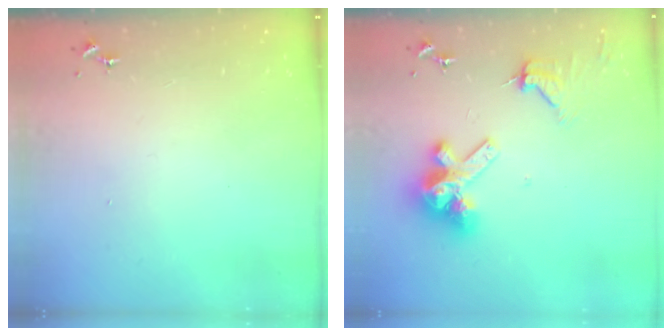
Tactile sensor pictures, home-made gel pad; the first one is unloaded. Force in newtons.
{"total": 13.2, "press": 13.1, "slide": 1.5}